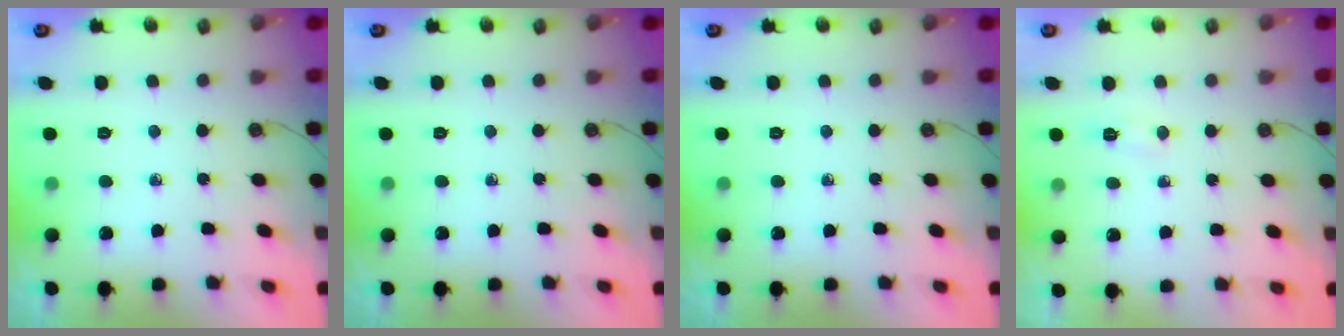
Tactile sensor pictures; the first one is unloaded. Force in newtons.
{"total": 0.0}
{"total": 0.0}
{"total": 4.8, "press": 4.8, "slide": 0.7}